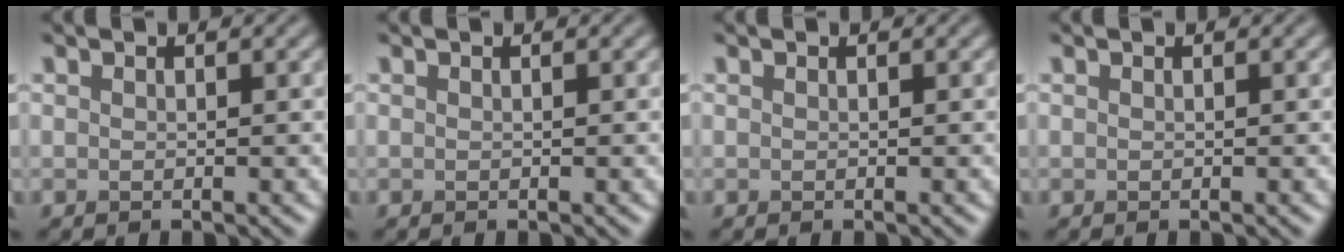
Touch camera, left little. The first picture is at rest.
{"total": 0.0}
{"total": 0.0}
{"total": 0.0}